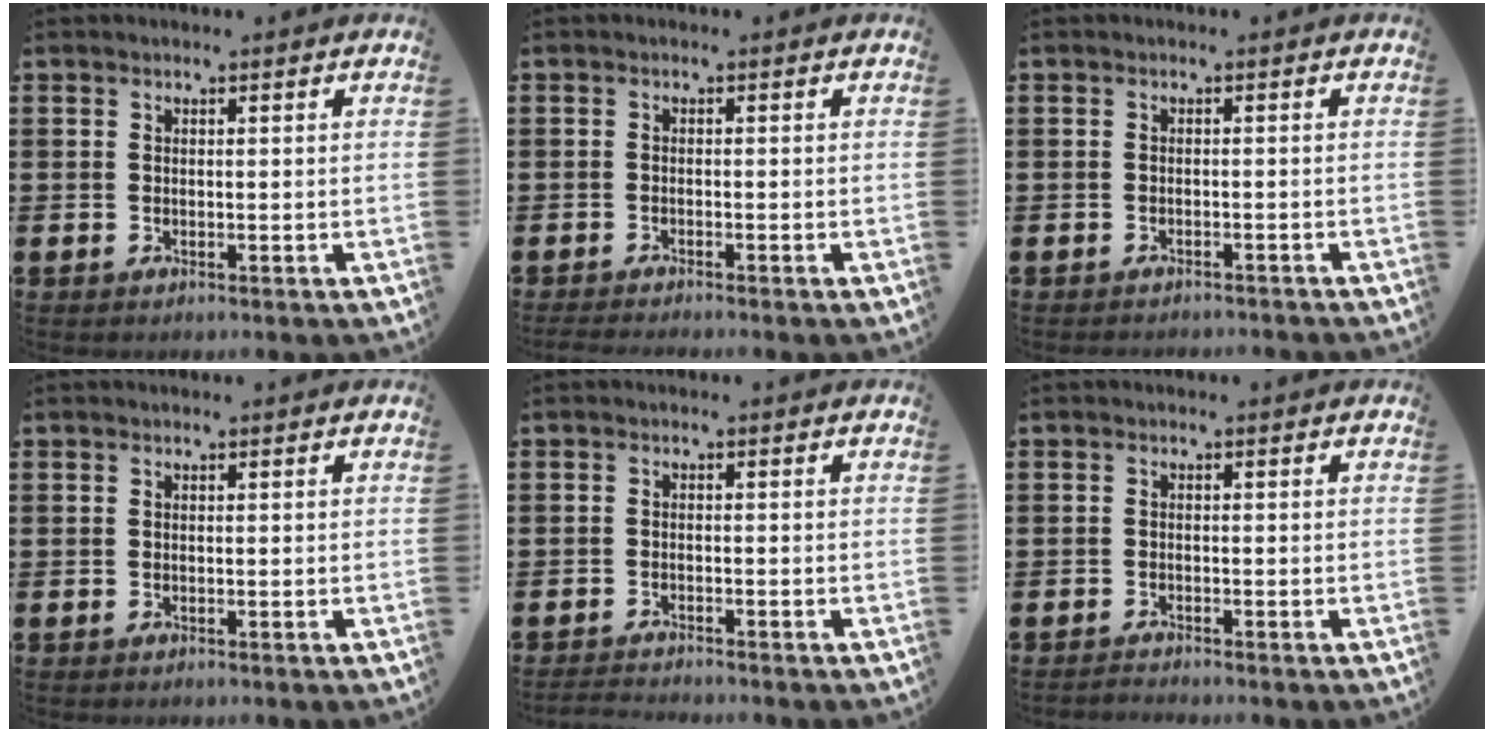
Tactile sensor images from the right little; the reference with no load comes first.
{"total": 0.9, "force": [-0.8, -0.1, 0.2], "torque": [-0.003, -0.004, -0.016]}
{"total": 0.8, "force": [-0.8, 0.0, -0.1], "torque": [0.008, -0.003, -0.019]}
{"total": 0.0}
{"total": 1.2, "force": [-1.2, -0.1, 0.2], "torque": [-0.005, 0.000, -0.023]}
{"total": 0.7, "force": [-0.7, 0.0, 0.0], "torque": [-0.002, -0.002, -0.014]}